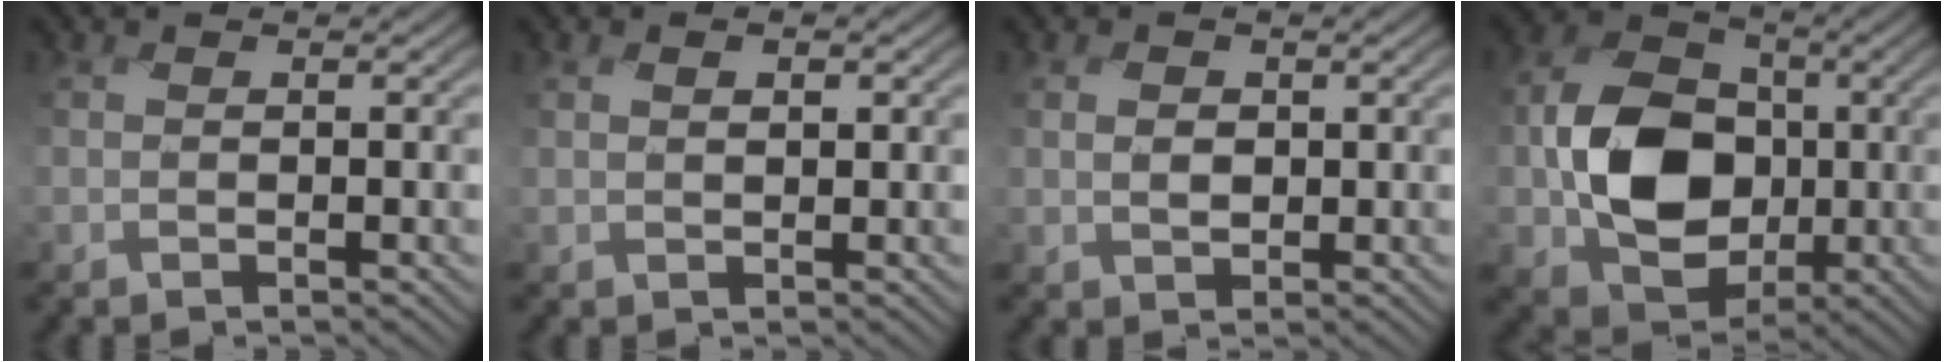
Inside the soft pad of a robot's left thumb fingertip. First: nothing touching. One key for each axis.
{"total": 1.3, "fx": 0.4, "fy": 0.7, "fz": 1.0, "tx": -0.016, "ty": 0.000, "tz": 0.007}
{"total": 1.8, "fx": -0.1, "fy": 1.5, "fz": 1.0, "tx": -0.023, "ty": -0.003, "tz": -0.003}
{"total": 10.6, "fx": -1.7, "fy": 8.4, "fz": 6.3, "tx": -0.122, "ty": 0.002, "tz": -0.035}